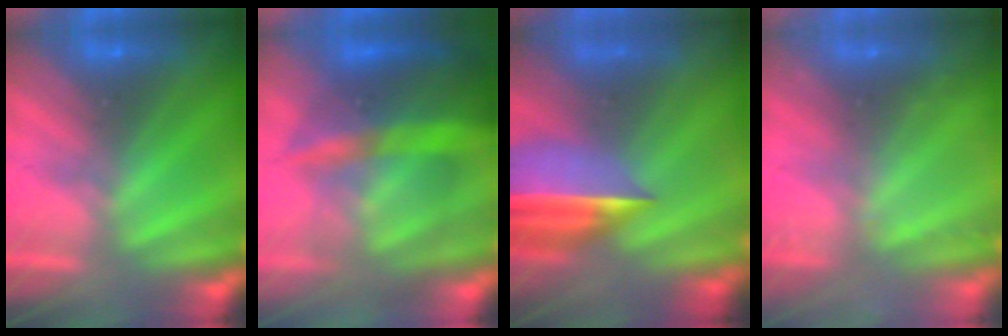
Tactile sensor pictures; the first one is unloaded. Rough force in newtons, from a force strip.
{"total": 7.7}
{"total": 7.8}
{"total": 2.3}